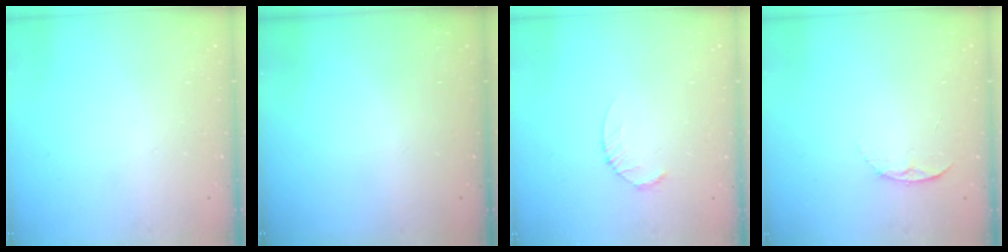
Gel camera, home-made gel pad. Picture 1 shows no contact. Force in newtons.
{"total": 0.0}
{"total": 2.6, "press": 2.6, "slide": 0.4}
{"total": 5.2, "press": 5.2, "slide": 0.6}